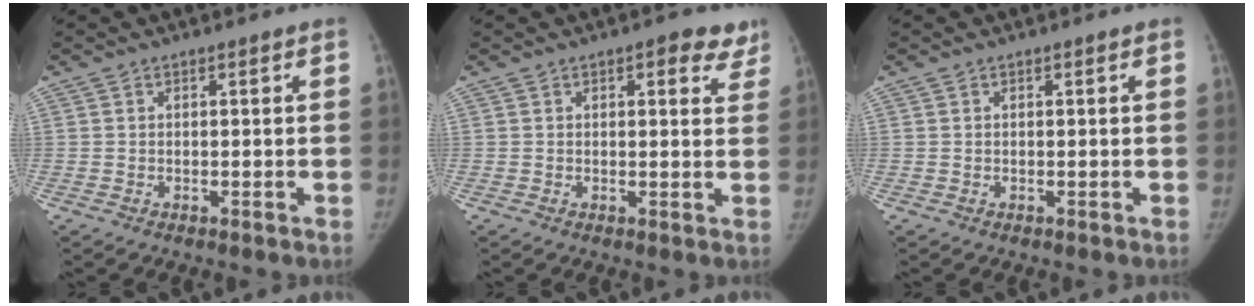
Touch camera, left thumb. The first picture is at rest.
{"total": 6.0, "force": [3.6, 2.8, 4.0], "torque": [-0.013, -0.011, 0.035]}
{"total": 0.0}